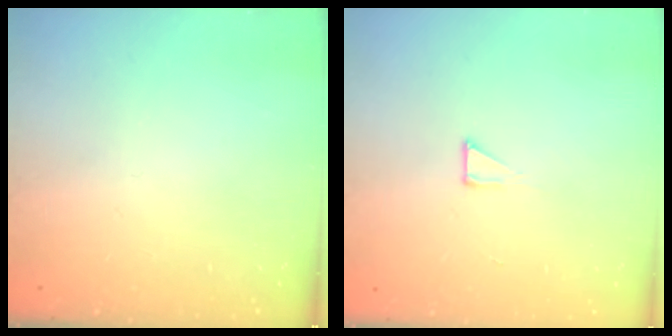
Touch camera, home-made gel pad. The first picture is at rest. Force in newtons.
{"total": 3.6, "press": 3.6, "slide": 0.4}